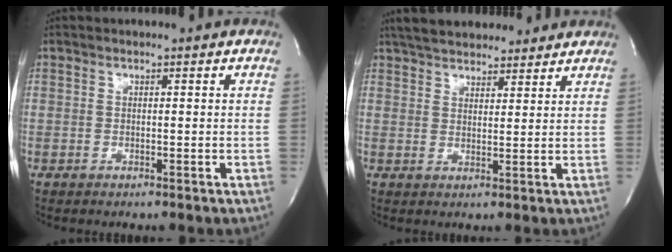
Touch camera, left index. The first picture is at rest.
{"total": 13.5, "force": [11.8, 4.3, 5.0], "torque": [-0.074, 0.036, 0.172]}